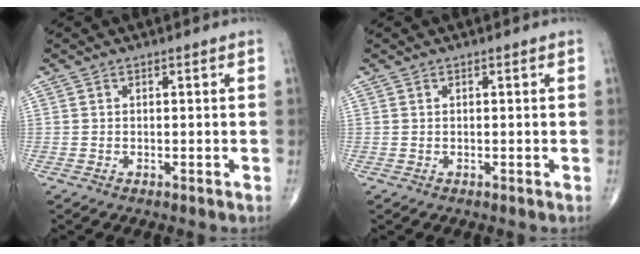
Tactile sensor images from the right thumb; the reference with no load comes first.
{"total": 0.0}